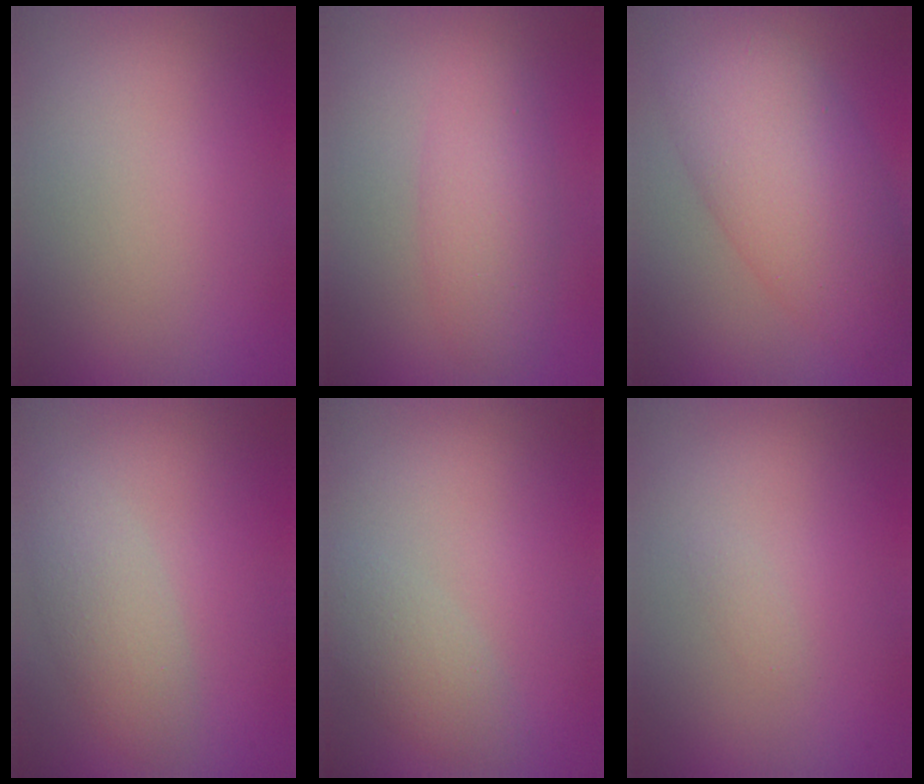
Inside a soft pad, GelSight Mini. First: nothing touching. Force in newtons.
{"total": 3.7, "press": 3.7, "slide": 0.1}
{"total": 8.4, "press": 8.4, "slide": 0.2}
{"total": 3.1, "press": 3.1, "slide": 0.2}
{"total": 2.4, "press": 2.4, "slide": 0.2}
{"total": 0.6, "press": 0.6, "slide": 0.0}